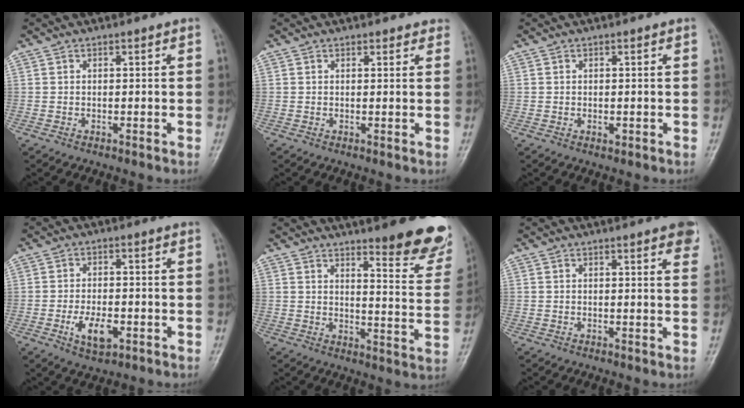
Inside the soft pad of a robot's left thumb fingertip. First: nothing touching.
{"total": 2.2, "force": [2.0, 0.9, 0.4], "torque": [0.014, -0.006, 0.013]}
{"total": 1.0, "force": [-0.1, 0.6, 0.9], "torque": [-0.011, 0.000, 0.000]}
{"total": 5.8, "force": [-2.1, 2.9, 4.6], "torque": [-0.077, 0.004, -0.031]}
{"total": 15.3, "force": [11.5, 3.1, 9.6], "torque": [-0.081, -0.084, 0.141]}
{"total": 4.8, "force": [3.1, 0.9, 3.5], "torque": [-0.031, -0.003, 0.030]}